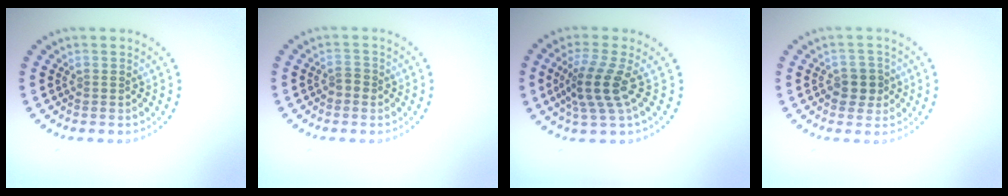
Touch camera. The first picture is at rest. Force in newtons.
{"total": 1.2, "press": 1.0, "slide": 0.5}
{"total": 3.8, "press": 2.8, "slide": 2.6}
{"total": 2.3, "press": 2.1, "slide": 0.8}